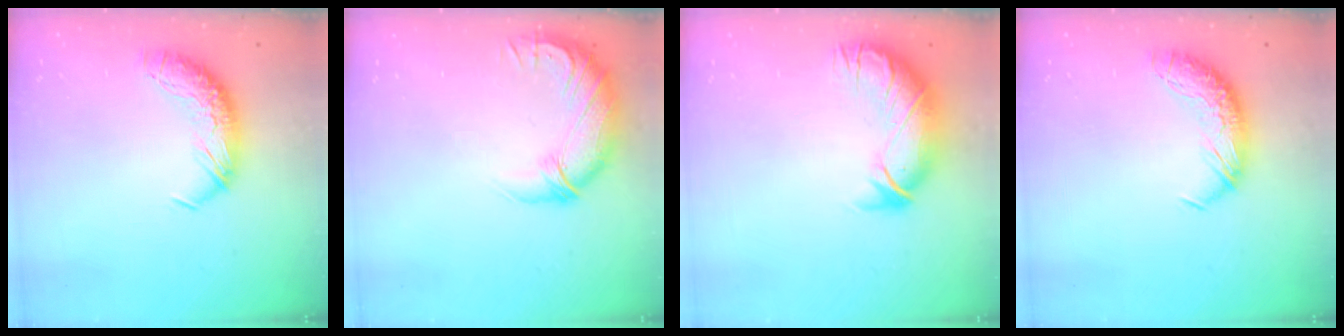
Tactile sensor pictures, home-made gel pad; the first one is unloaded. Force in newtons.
{"total": 3.3, "press": 2.3, "slide": 2.3}
{"total": 3.0, "press": 0.4, "slide": 2.9}
{"total": 0.0}